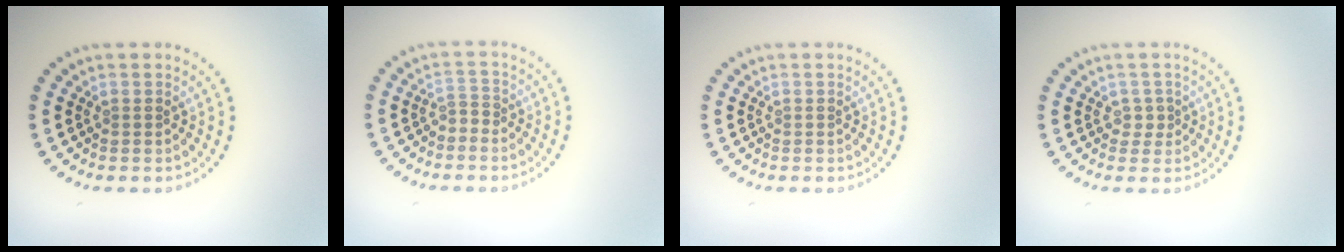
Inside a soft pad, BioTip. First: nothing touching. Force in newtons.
{"total": 1.0, "press": 0.8, "slide": 0.7}
{"total": 0.0}
{"total": 1.0, "press": 0.9, "slide": 0.6}